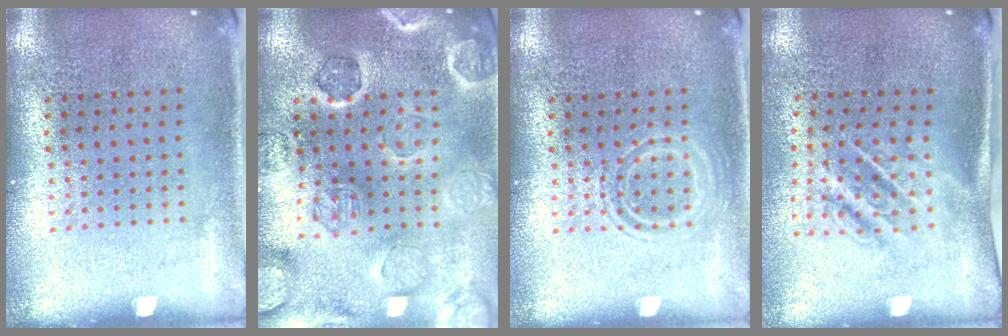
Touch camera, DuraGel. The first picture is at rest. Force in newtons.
{"total": 2.6, "press": 2.6, "slide": 0.4}
{"total": 1.7, "press": 1.7, "slide": 0.2}
{"total": 1.7, "press": 1.1, "slide": 1.2}